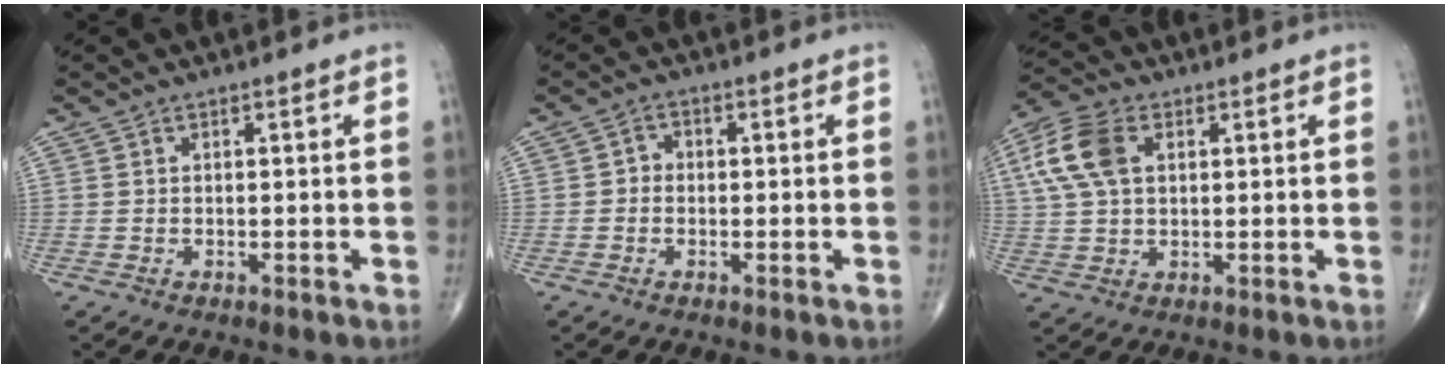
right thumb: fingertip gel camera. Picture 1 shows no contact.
{"total": 2.1, "force": [-0.3, 1.8, 1.0], "torque": [-0.004, 0.010, -0.012]}
{"total": 10.4, "force": [2.9, 6.4, 7.6], "torque": [-0.167, 0.014, 0.052]}